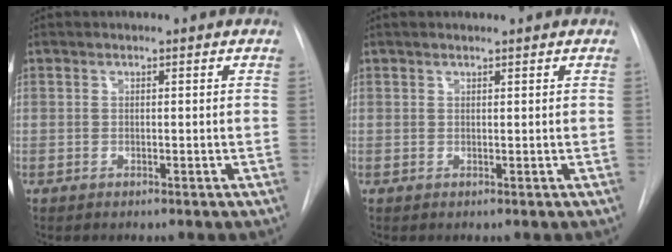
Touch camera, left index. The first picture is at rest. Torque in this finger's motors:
{"motor_torque": [-0.28, 0.00, -0.27, 0.00]}